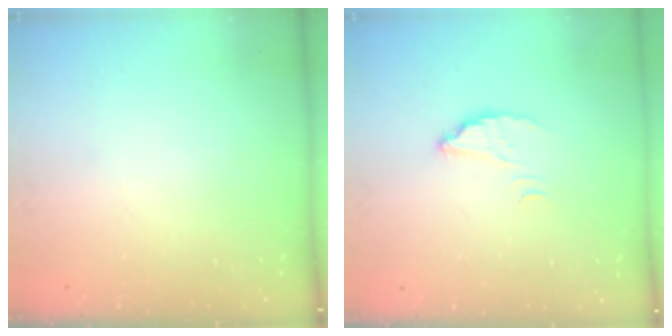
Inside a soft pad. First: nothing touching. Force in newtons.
{"total": 2.6, "press": 2.6, "slide": 0.2}